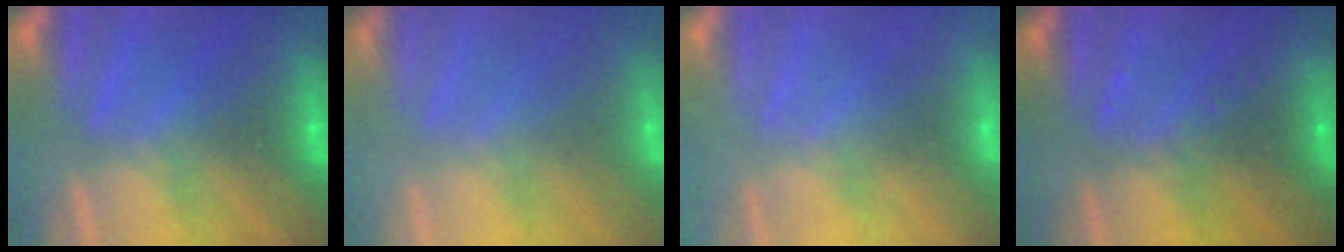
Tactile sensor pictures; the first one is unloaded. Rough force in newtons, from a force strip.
{"total": 2.5}
{"total": 2.3}
{"total": 2.7}